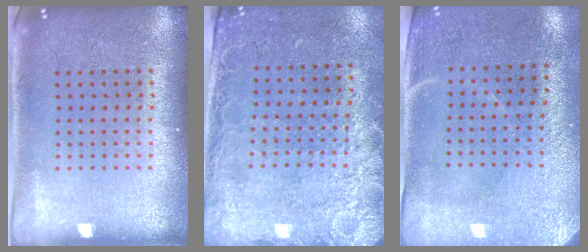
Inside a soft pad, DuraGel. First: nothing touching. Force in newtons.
{"total": 2.6, "press": 2.1, "slide": 1.5}
{"total": 2.9, "press": 2.5, "slide": 1.4}